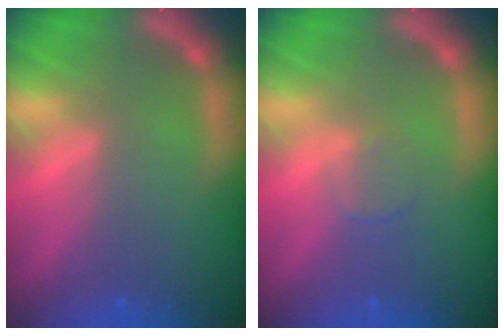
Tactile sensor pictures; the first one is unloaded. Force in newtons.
{"total": 1.4}